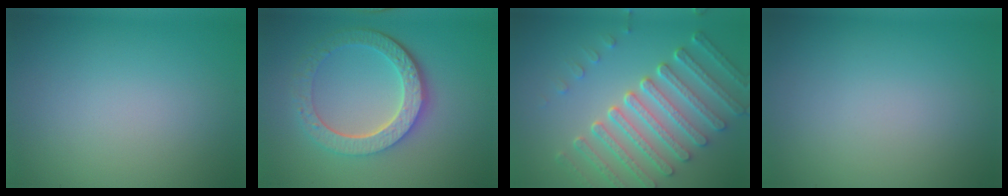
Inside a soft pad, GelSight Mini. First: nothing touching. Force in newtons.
{"total": 6.0, "press": 4.5, "slide": 4.0}
{"total": 7.1, "press": 5.3, "slide": 4.7}
{"total": 0.0}